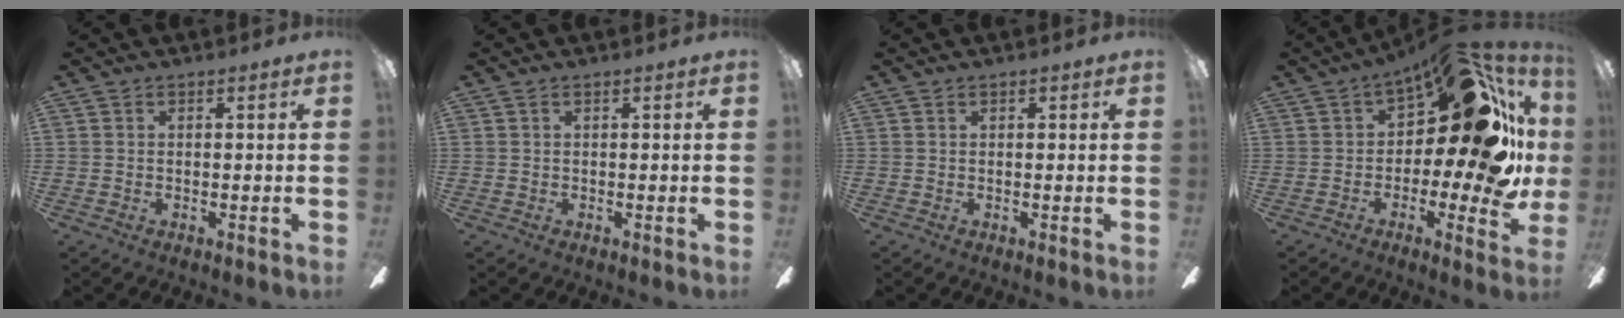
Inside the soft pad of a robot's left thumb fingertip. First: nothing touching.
{"total": 0.0}
{"total": 0.0}
{"total": 21.0, "force": [4.7, 9.1, 18.3], "torque": [-0.246, -0.024, 0.075]}